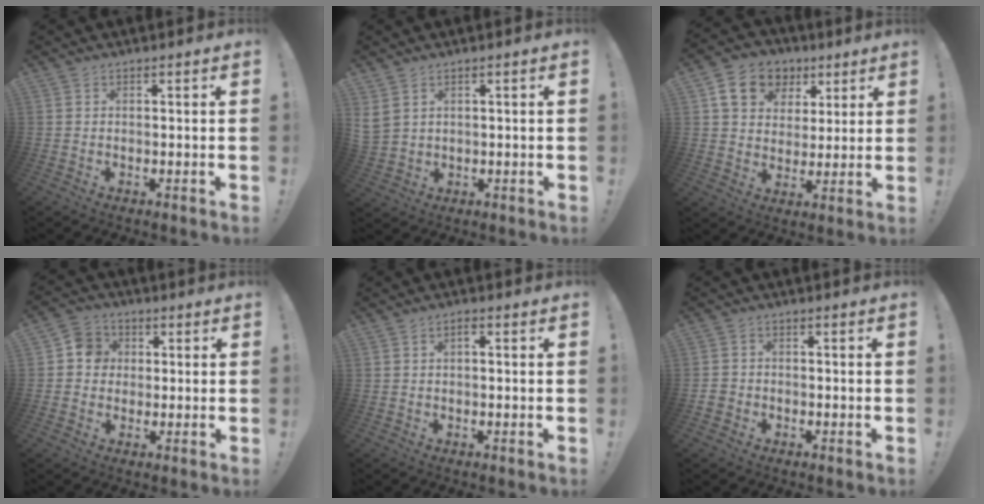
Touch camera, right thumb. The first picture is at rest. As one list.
[{"total": 4.4, "force": [2.4, 3.1, 1.9], "torque": [-0.040, -0.008, 0.047]}, {"total": 13.1, "force": [6.0, 10.3, 5.4], "torque": [-0.079, -0.021, 0.119]}, {"total": 6.5, "force": [0.4, 6.1, 2.1], "torque": [-0.035, 0.012, 0.009]}, {"total": 1.3, "force": [-0.1, 0.6, 1.1], "torque": [-0.022, 0.005, -0.003]}, {"total": 2.8, "force": [-1.4, 2.3, 0.8], "torque": [-0.016, 0.007, -0.028]}]